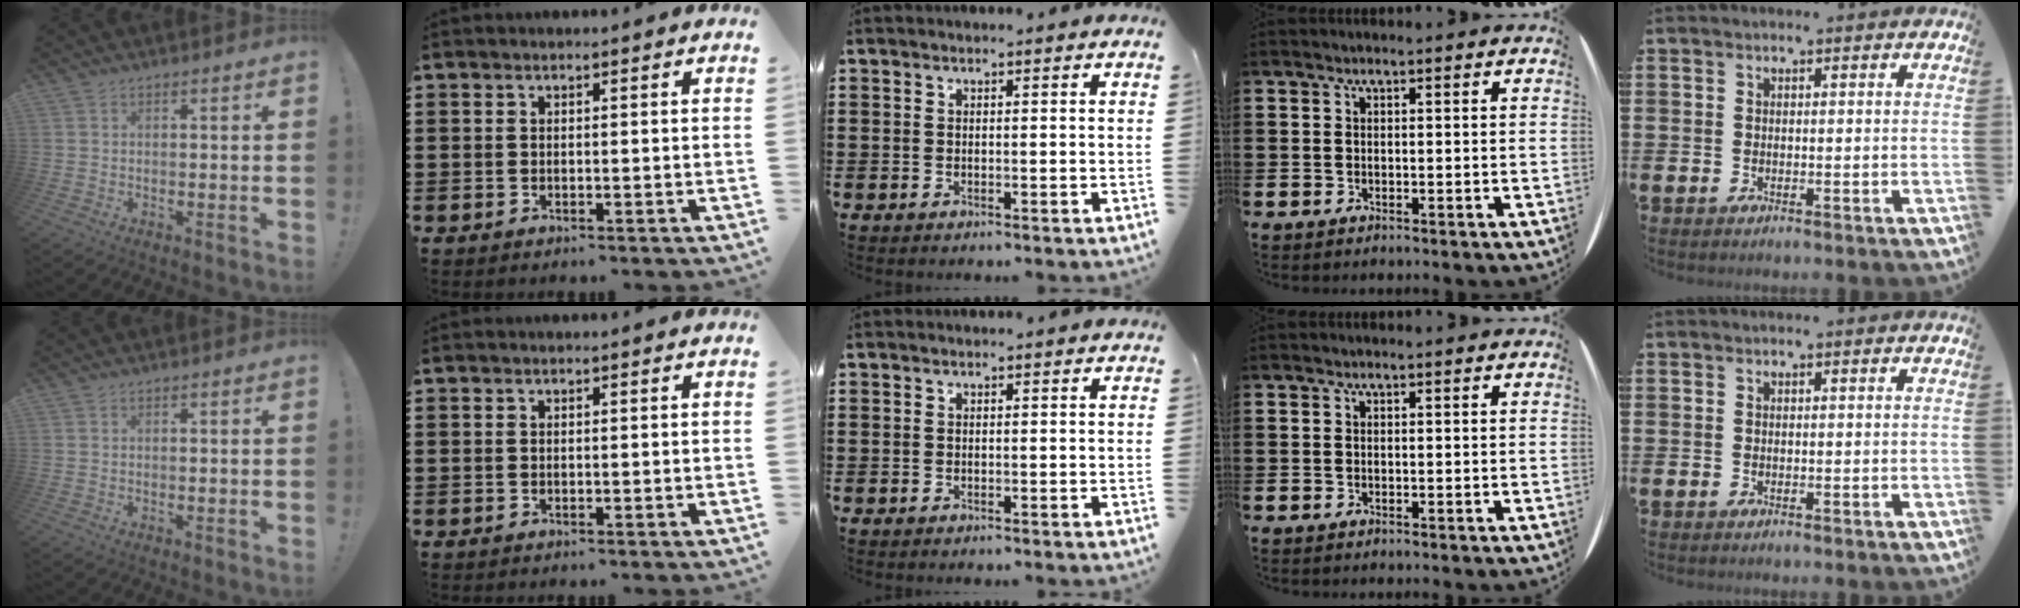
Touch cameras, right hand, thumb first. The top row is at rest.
{}